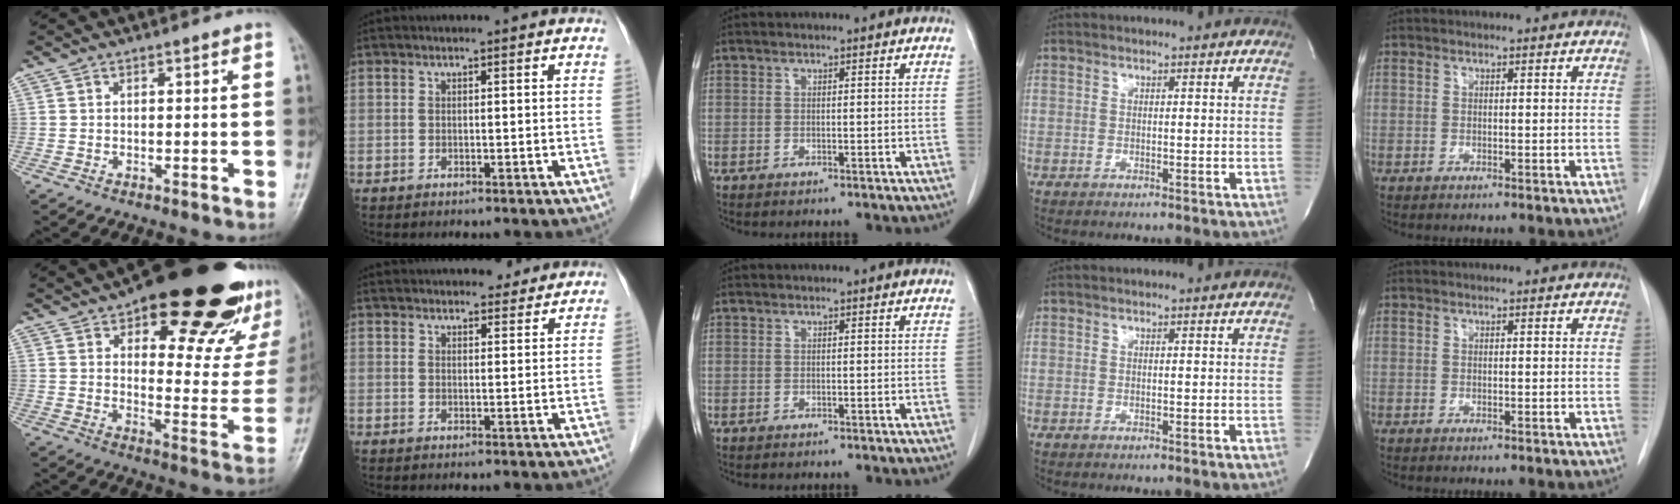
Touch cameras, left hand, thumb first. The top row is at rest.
{"thumb": {"total": 28.7, "force": [18.1, 11.0, 19.4], "torque": [-0.220, -0.065, 0.240]}, "index": {"total": 12.9, "force": [12.0, 3.4, 3.5], "torque": [-0.041, 0.030, 0.162]}}